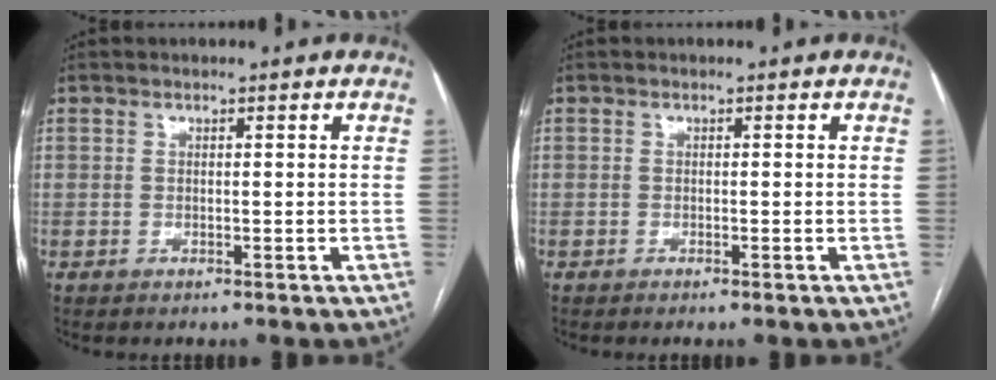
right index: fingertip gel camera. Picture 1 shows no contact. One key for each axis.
{"total": 0.5, "fx": -0.4, "fy": -0.1, "fz": 0.4, "tx": -0.008, "ty": 0.000, "tz": -0.006}